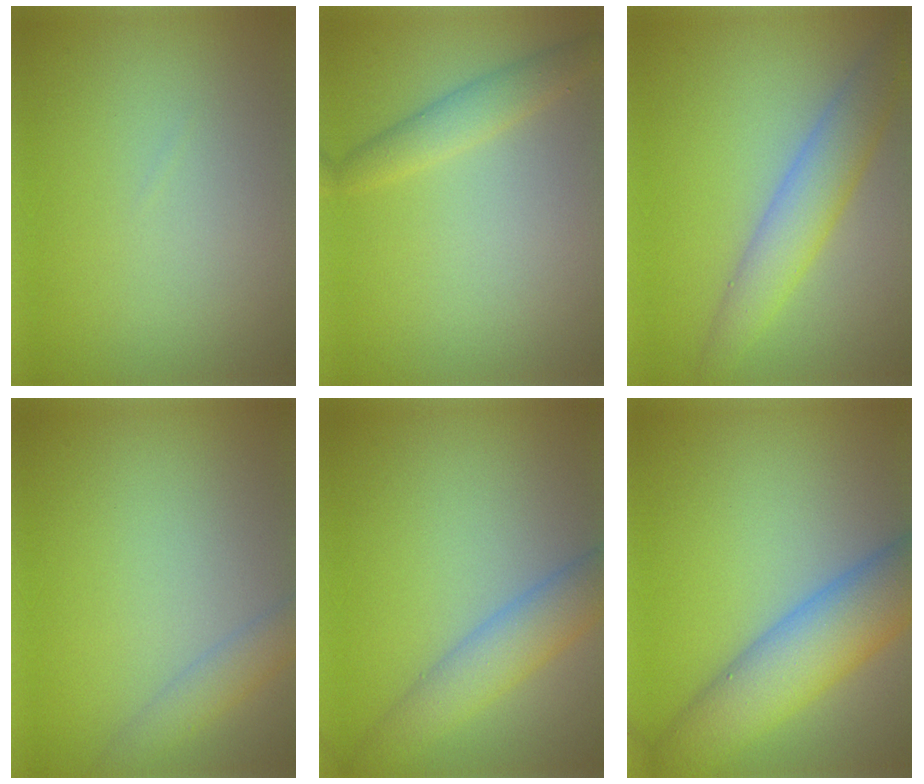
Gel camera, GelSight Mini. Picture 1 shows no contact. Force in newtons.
{"total": 2.2, "press": 2.2, "slide": 0.0}
{"total": 4.5, "press": 4.5, "slide": 0.2}
{"total": 2.3, "press": 2.3, "slide": 0.1}
{"total": 4.3, "press": 4.3, "slide": 0.2}
{"total": 8.2, "press": 8.2, "slide": 0.2}